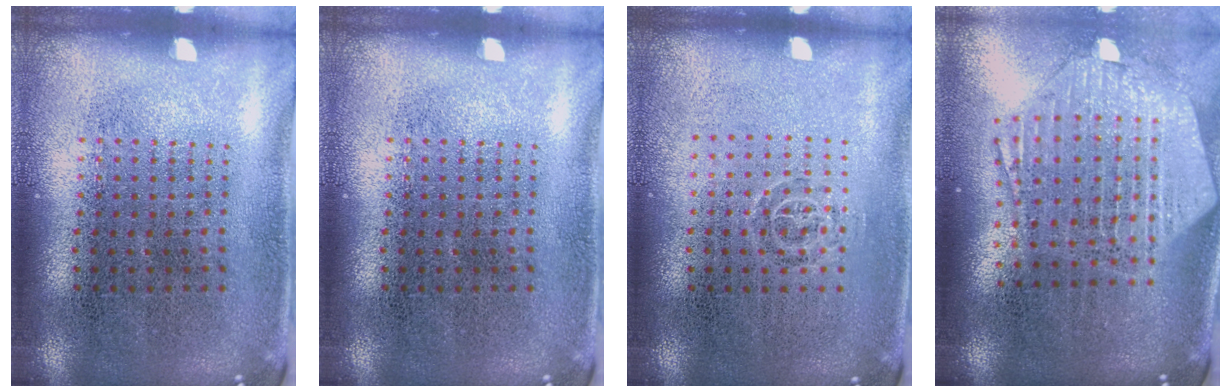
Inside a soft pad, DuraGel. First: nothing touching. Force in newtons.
{"total": 0.0}
{"total": 0.7, "press": 0.5, "slide": 0.6}
{"total": 2.7, "press": 2.2, "slide": 1.6}